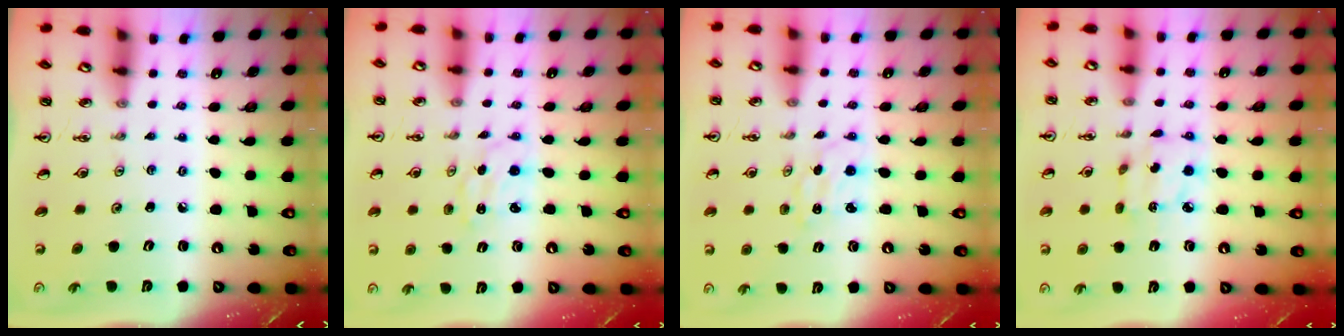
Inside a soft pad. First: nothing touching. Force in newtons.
{"total": 0.7, "press": 0.6, "slide": 0.3}
{"total": 0.6, "press": 0.4, "slide": 0.4}
{"total": 5.0, "press": 4.9, "slide": 0.1}